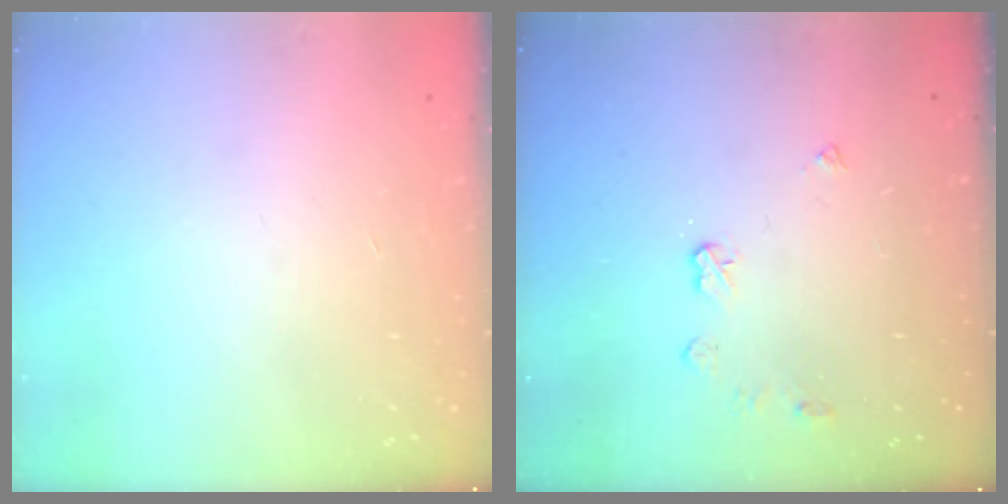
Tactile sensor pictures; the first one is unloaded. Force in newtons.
{"total": 5.6, "press": 5.6, "slide": 0.2}